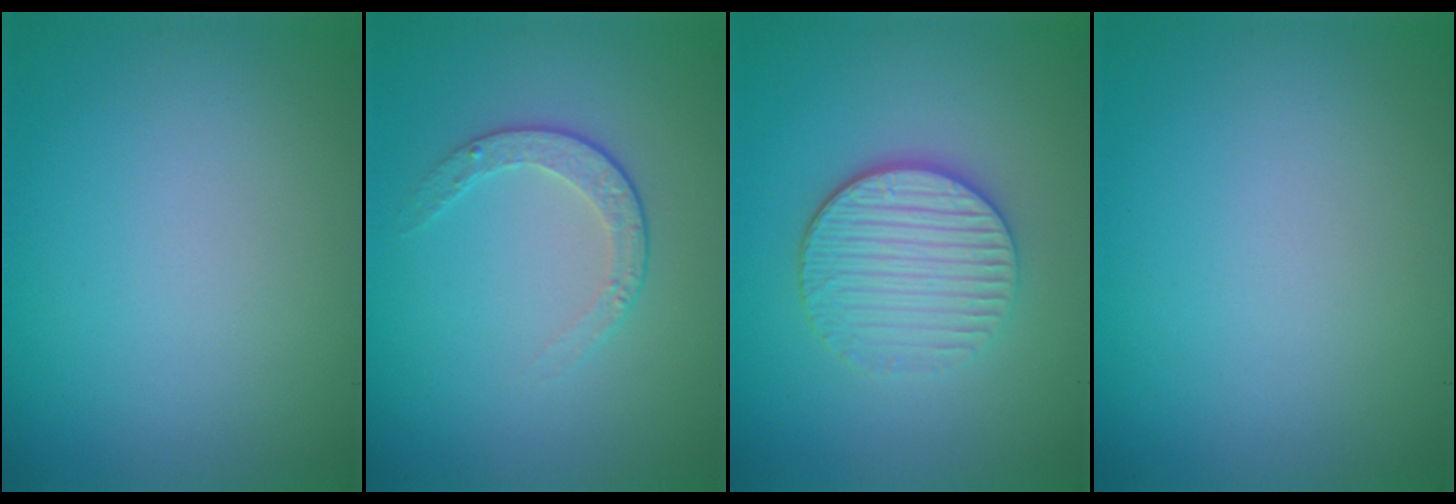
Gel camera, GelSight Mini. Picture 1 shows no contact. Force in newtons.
{"total": 2.1, "press": 1.4, "slide": 1.5}
{"total": 4.1, "press": 3.4, "slide": 2.2}
{"total": 0.0}